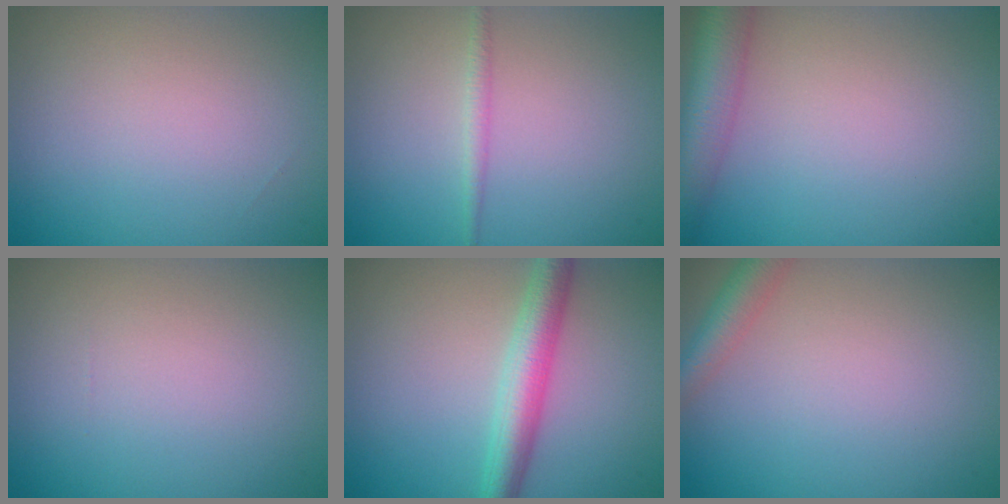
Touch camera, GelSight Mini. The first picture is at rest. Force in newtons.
{"total": 1.0, "press": 1.0, "slide": 0.0}
{"total": 6.1, "press": 6.1, "slide": 0.3}
{"total": 0.0}
{"total": 4.3, "press": 4.3, "slide": 0.1}
{"total": 2.9, "press": 2.9, "slide": 0.2}